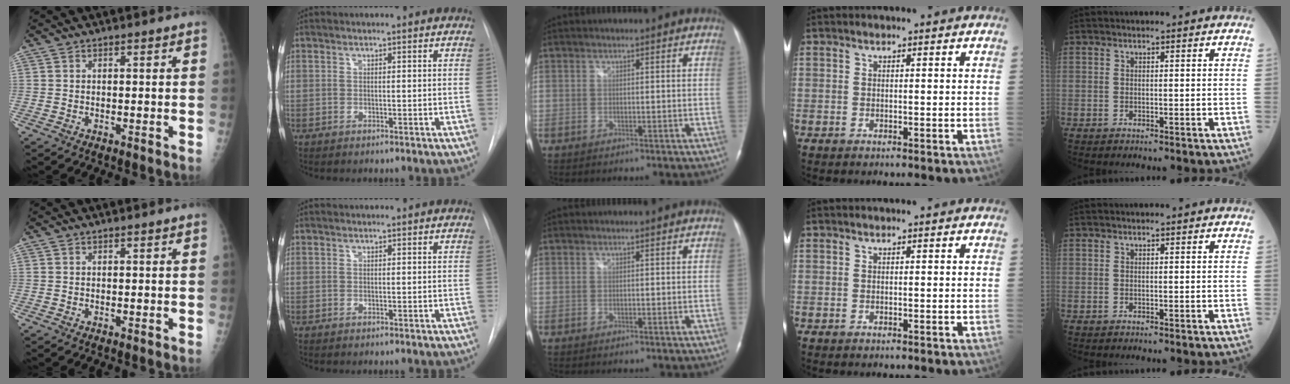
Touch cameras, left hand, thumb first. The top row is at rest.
{}